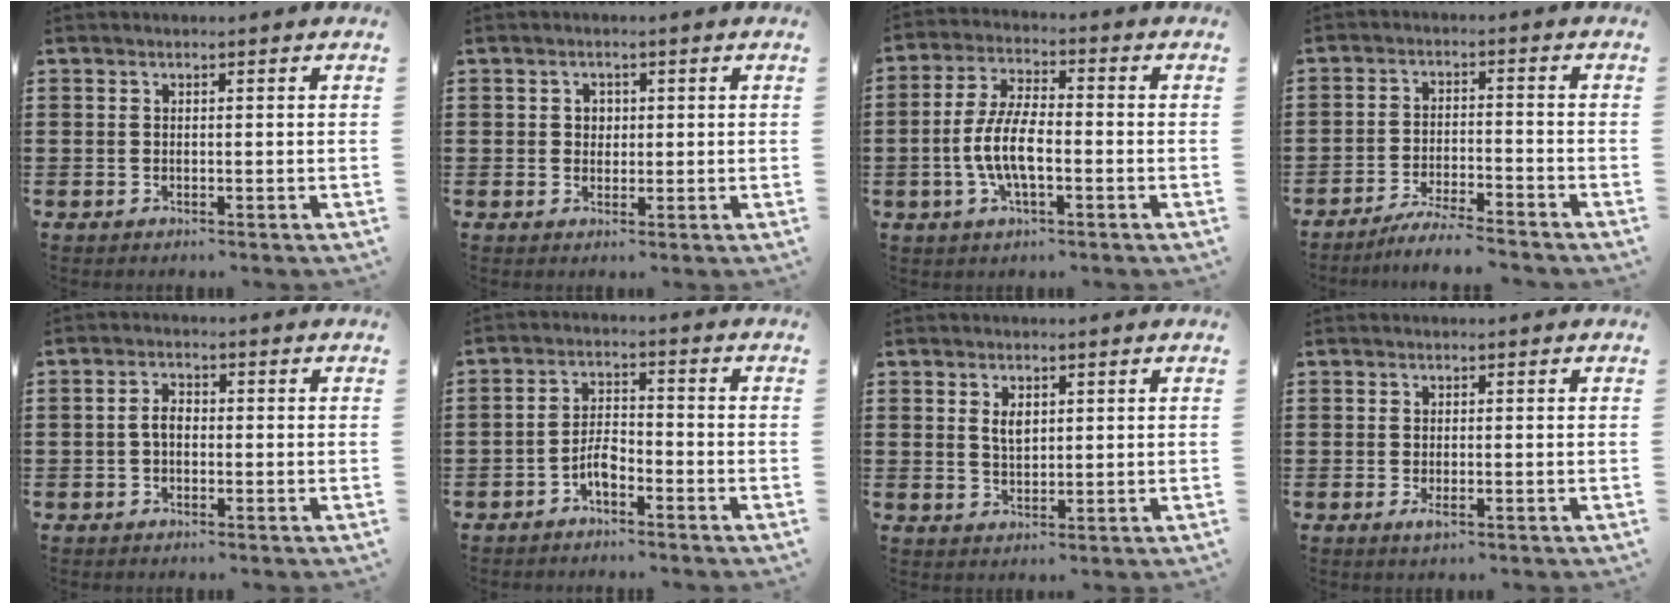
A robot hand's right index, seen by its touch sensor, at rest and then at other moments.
{"total": 1.6, "force": [0.3, 1.4, 0.6], "torque": [-0.016, 0.009, 0.003]}
{"total": 7.9, "force": [-1.9, 3.0, 7.1], "torque": [-0.169, -0.010, -0.045]}
{"total": 4.7, "force": [-4.5, -0.3, 1.2], "torque": [-0.029, -0.006, -0.090]}
{"total": 2.5, "force": [-0.4, 1.3, 2.0], "torque": [-0.046, 0.002, -0.010]}
{"total": 4.1, "force": [-2.4, 1.7, 2.8], "torque": [-0.065, 0.005, -0.049]}
{"total": 2.6, "force": [1.0, 1.4, 2.0], "torque": [-0.035, 0.001, 0.016]}
{"total": 1.3, "force": [-0.1, 0.4, 1.2], "torque": [-0.030, -0.006, -0.004]}